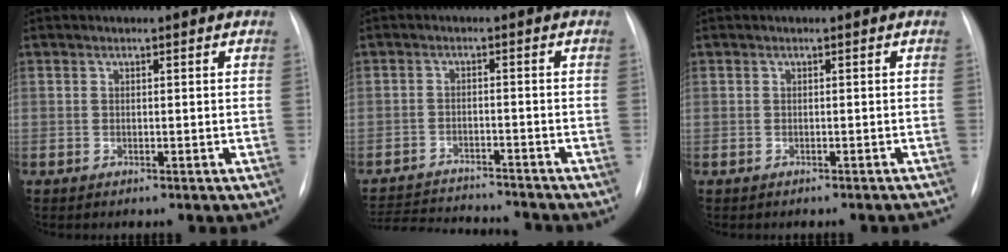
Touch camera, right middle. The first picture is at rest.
{"total": 13.3, "force": [-12.7, 1.5, 3.7], "torque": [-0.070, -0.001, -0.183]}
{"total": 2.8, "force": [-2.6, 0.8, 0.8], "torque": [-0.007, 0.001, -0.029]}